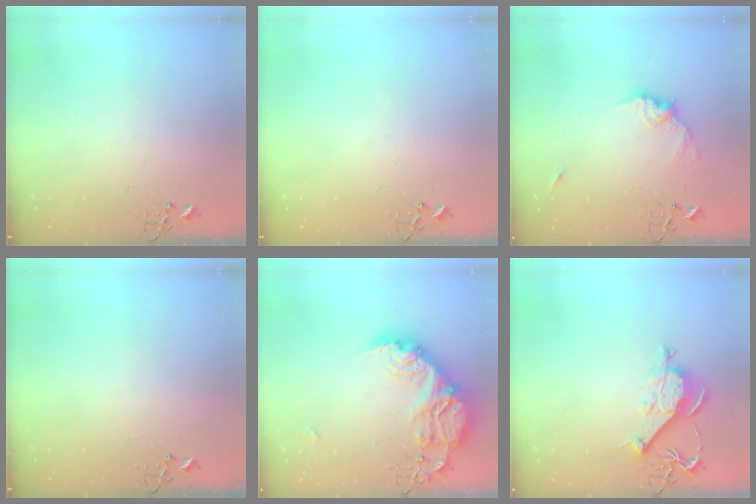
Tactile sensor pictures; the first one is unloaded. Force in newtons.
{"total": 0.0}
{"total": 11.5, "press": 11.5, "slide": 0.8}
{"total": 0.0}
{"total": 24.7, "press": 24.6, "slide": 2.0}
{"total": 9.9, "press": 9.9, "slide": 0.6}